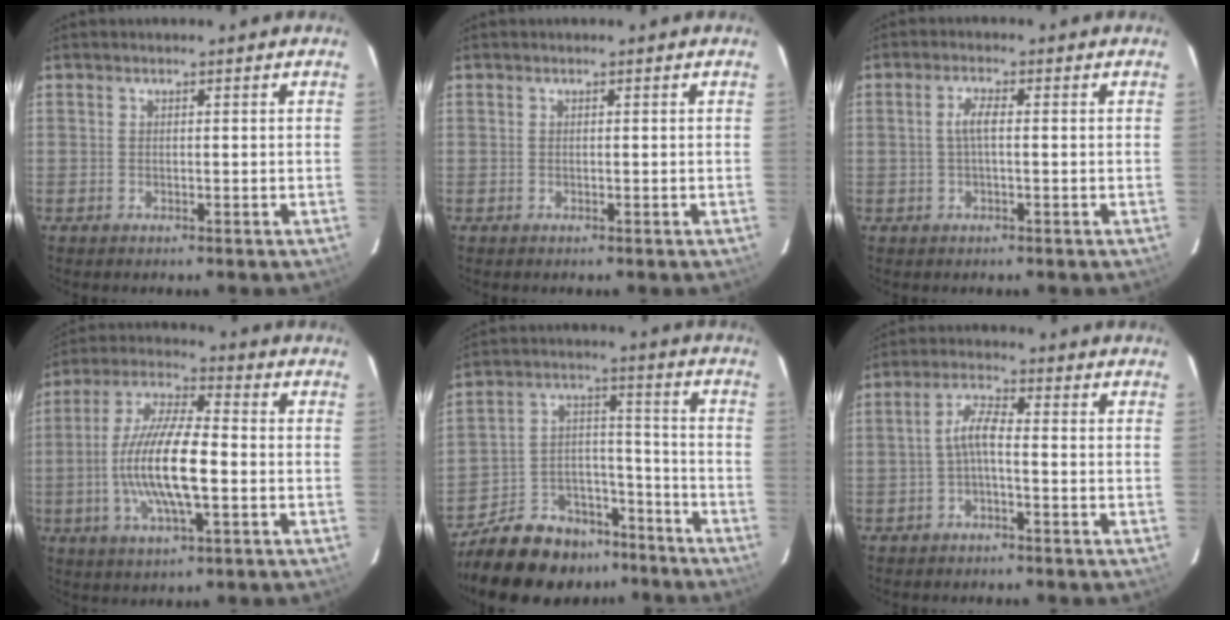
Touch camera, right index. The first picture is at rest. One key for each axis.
{"total": 0.0}
{"total": 2.8, "fx": 0.0, "fy": 0.5, "fz": 2.7, "tx": -0.055, "ty": 0.005, "tz": 0.001}
{"total": 14.4, "fx": -2.5, "fy": 3.8, "fz": 13.7, "tx": -0.276, "ty": -0.002, "tz": -0.050}
{"total": 17.2, "fx": -13.7, "fy": 8.8, "fz": 5.6, "tx": -0.129, "ty": 0.051, "tz": -0.198}
{"total": 3.9, "fx": -1.2, "fy": 0.9, "fz": 3.6, "tx": -0.077, "ty": 0.012, "tz": -0.026}